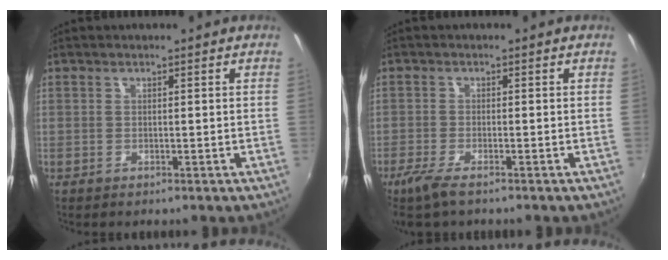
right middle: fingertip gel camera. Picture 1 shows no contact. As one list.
[{"total": 4.9, "force": [-3.5, 0.8, 3.3], "torque": [-0.082, -0.018, -0.068]}]